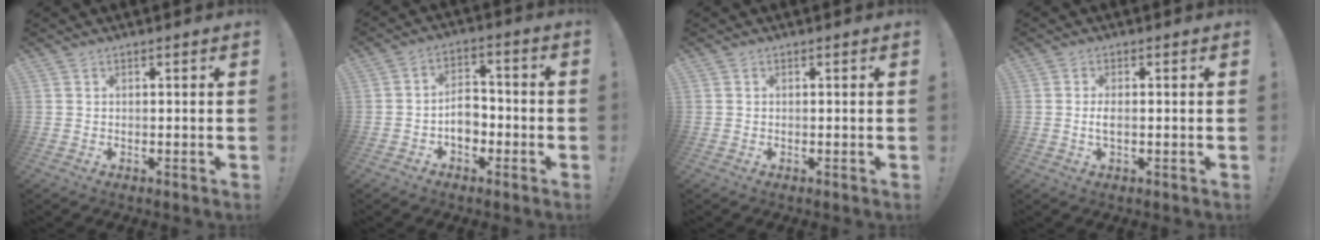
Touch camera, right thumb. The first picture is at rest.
{"total": 8.3, "force": [-2.3, 5.9, 5.4], "torque": [-0.083, 0.011, -0.042]}
{"total": 0.0}
{"total": 2.9, "force": [-0.4, 0.9, 2.7], "torque": [-0.056, 0.001, -0.008]}